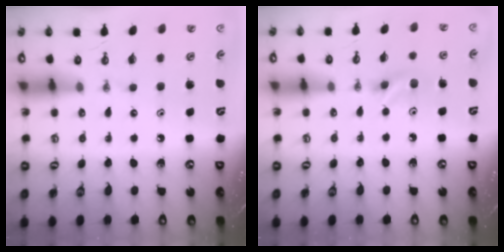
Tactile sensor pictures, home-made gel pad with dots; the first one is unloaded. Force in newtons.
{"total": 4.8, "press": 4.7, "slide": 1.1}